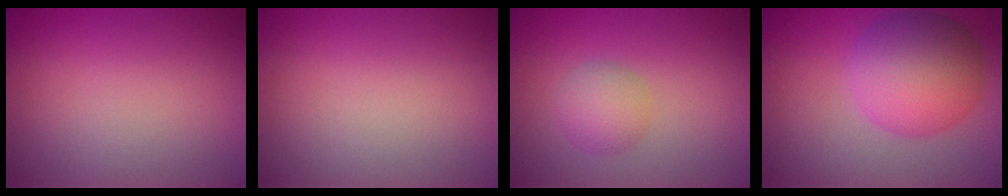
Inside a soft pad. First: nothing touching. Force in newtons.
{"total": 0.0}
{"total": 2.5, "press": 2.5, "slide": 0.1}
{"total": 7.8, "press": 7.8, "slide": 0.2}